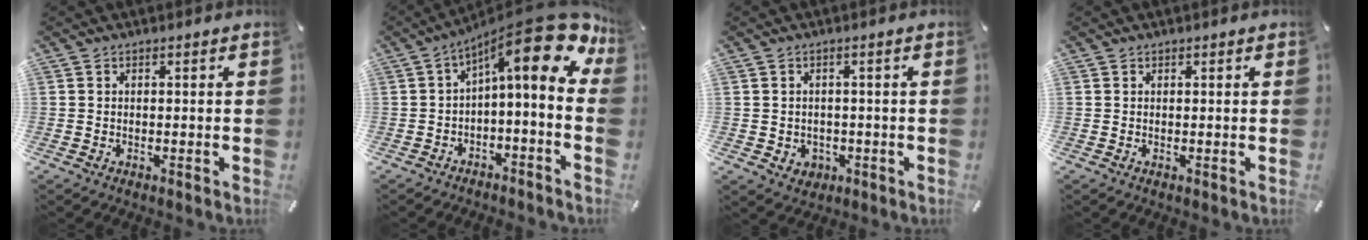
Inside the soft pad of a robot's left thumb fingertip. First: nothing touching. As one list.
[{"total": 17.1, "force": [7.4, 4.8, 14.6], "torque": [-0.213, -0.063, 0.125]}, {"total": 3.1, "force": [-0.2, 3.1, 0.7], "torque": [0.000, -0.001, -0.007]}, {"total": 0.0}]